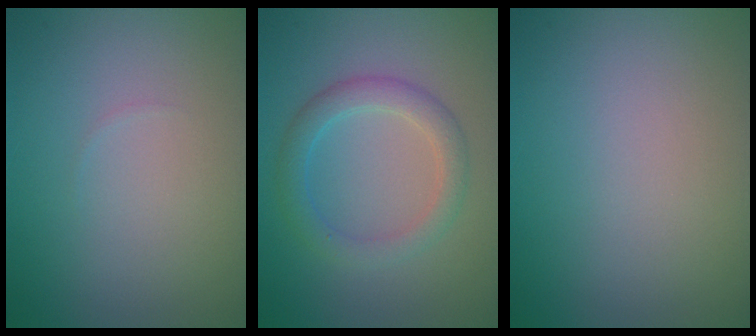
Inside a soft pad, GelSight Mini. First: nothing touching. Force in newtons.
{"total": 3.0, "press": 3.0, "slide": 0.1}
{"total": 0.0}